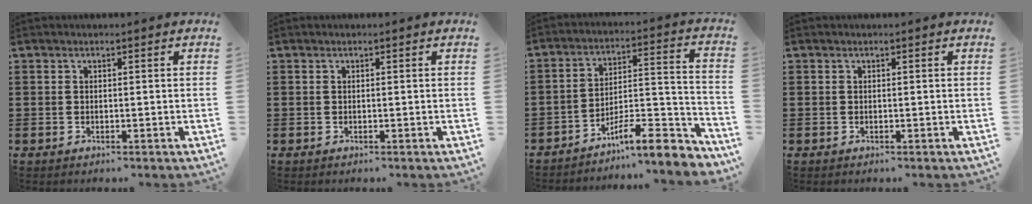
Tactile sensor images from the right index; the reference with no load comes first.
{"total": 0.0}
{"total": 9.7, "force": [-7.6, 2.2, 5.6], "torque": [-0.077, 0.020, -0.141]}
{"total": 0.0}